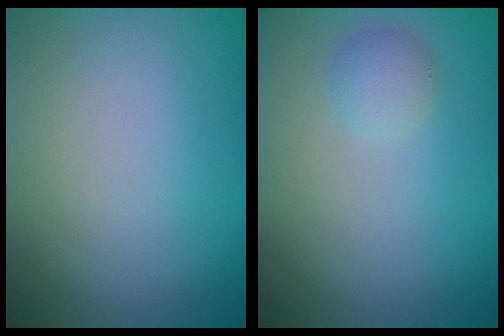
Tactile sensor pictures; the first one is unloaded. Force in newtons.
{"total": 1.3, "press": 1.3, "slide": 0.2}